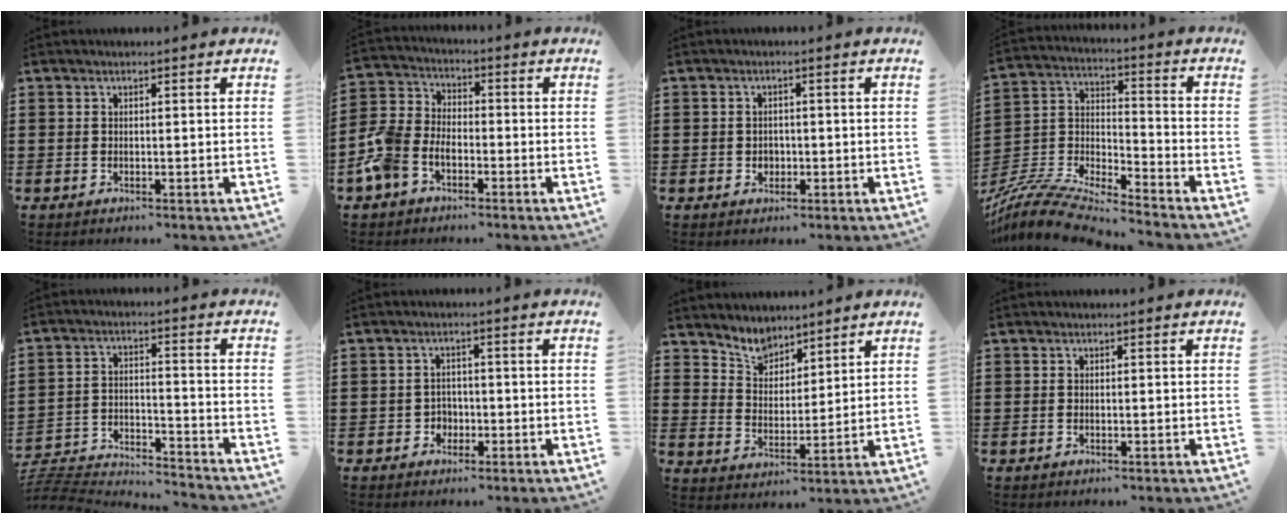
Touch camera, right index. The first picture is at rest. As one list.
[{"total": 6.1, "force": [-3.6, 3.9, 3.1], "torque": [-0.105, -0.004, -0.082]}, {"total": 1.8, "force": [-0.3, 1.7, 0.4], "torque": [-0.014, 0.004, -0.009]}, {"total": 9.2, "force": [-8.6, 1.3, 3.1], "torque": [-0.080, 0.004, -0.177]}, {"total": 4.7, "force": [-4.6, 0.6, 0.8], "torque": [-0.037, -0.009, -0.102]}, {"total": 2.4, "force": [-1.1, 2.1, 0.5], "torque": [-0.018, 0.002, -0.025]}, {"total": 4.7, "force": [4.2, 2.0, 0.2], "torque": [-0.028, -0.014, 0.077]}, {"total": 0.0}]